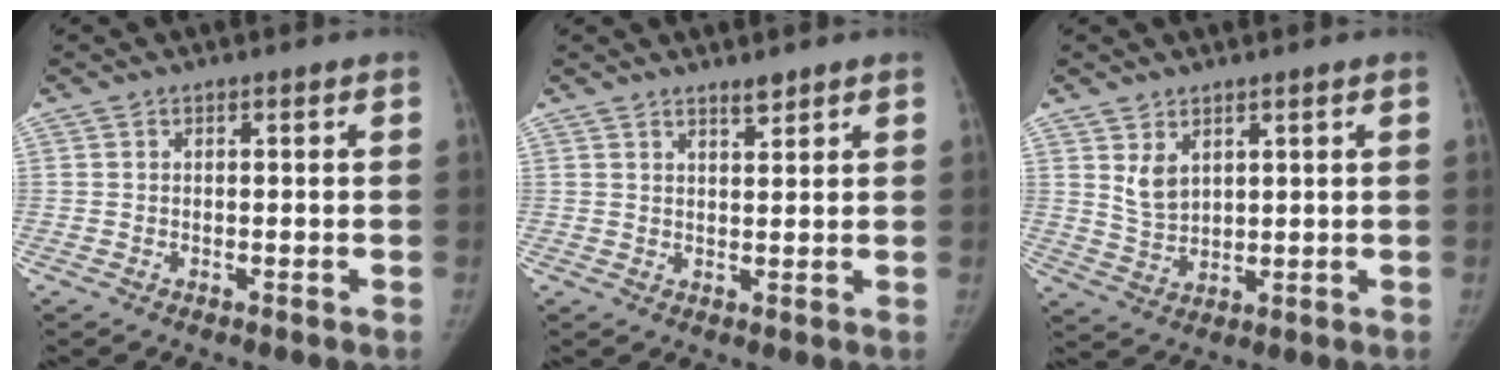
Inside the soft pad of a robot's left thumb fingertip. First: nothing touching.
{"total": 2.1, "force": [1.9, 0.5, 0.8], "torque": [-0.003, -0.016, 0.032]}
{"total": 4.6, "force": [2.3, 2.9, 2.8], "torque": [-0.036, -0.018, 0.054]}